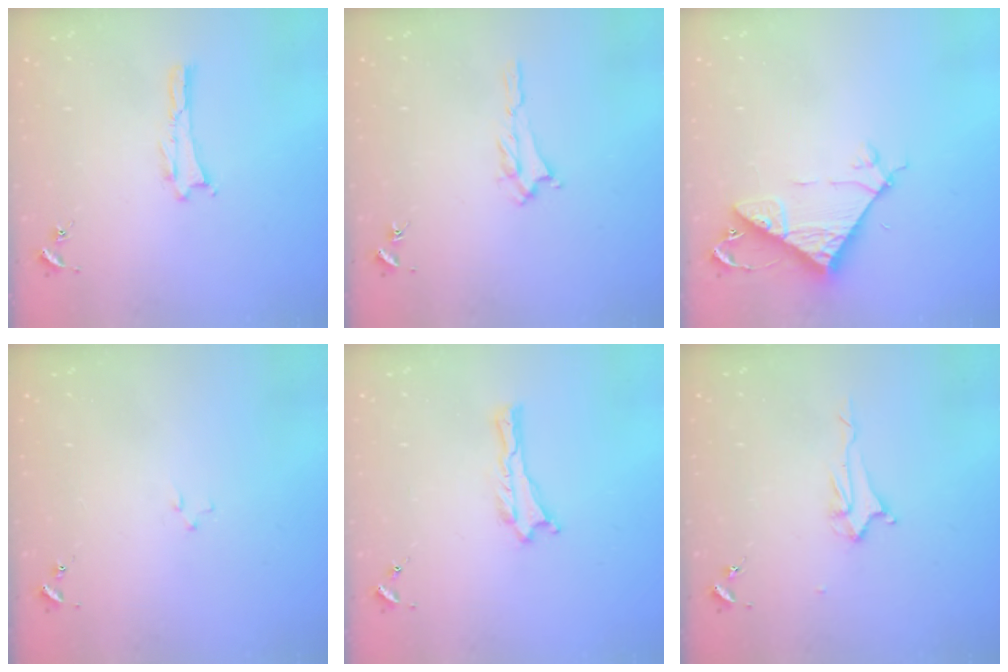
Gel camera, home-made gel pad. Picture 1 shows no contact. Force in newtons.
{"total": 1.2, "press": 1.1, "slide": 0.5}
{"total": 7.7, "press": 7.7, "slide": 0.7}
{"total": 0.7, "press": 0.7, "slide": 0.2}
{"total": 0.0}
{"total": 2.2, "press": 2.2, "slide": 0.3}